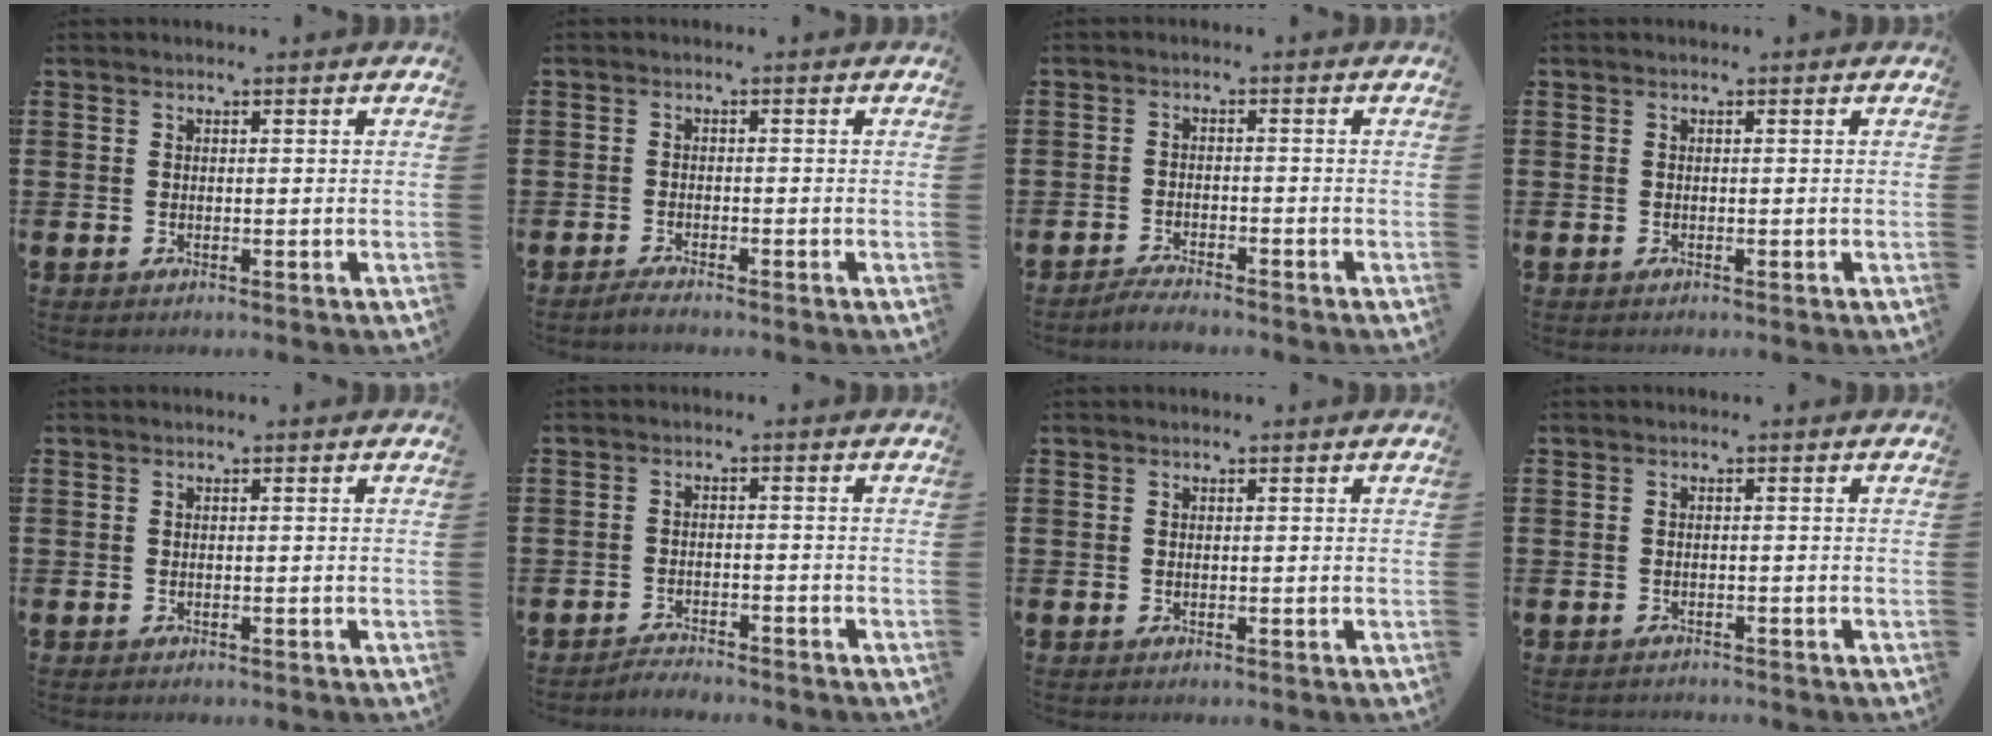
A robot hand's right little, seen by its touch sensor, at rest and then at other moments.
{"total": 1.1, "force": [-1.0, 0.0, 0.5], "torque": [-0.010, -0.002, -0.020]}
{"total": 1.9, "force": [-1.9, -0.1, 0.2], "torque": [-0.006, 0.003, -0.038]}
{"total": 0.0}
{"total": 0.0}
{"total": 2.1, "force": [-2.1, 0.0, -0.2], "torque": [-0.003, 0.004, -0.047]}
{"total": 0.0}
{"total": 0.7, "force": [-0.7, 0.0, -0.1], "torque": [-0.001, -0.001, -0.015]}